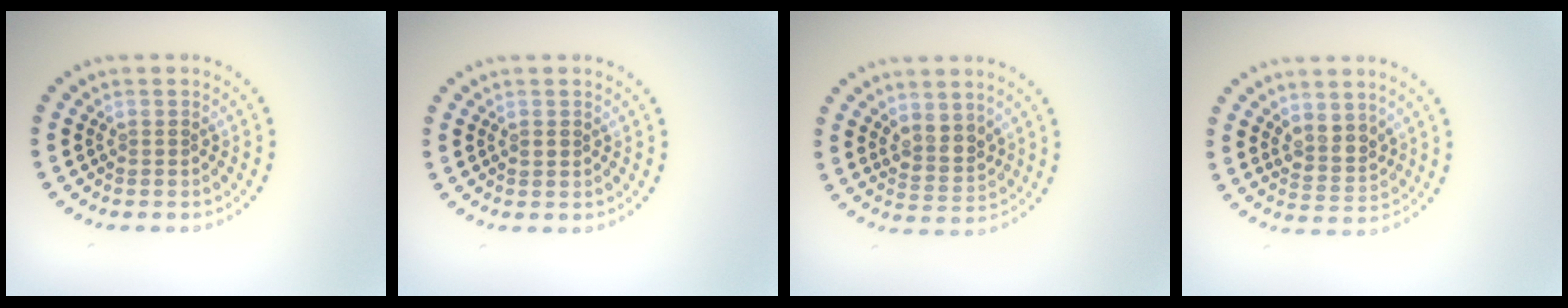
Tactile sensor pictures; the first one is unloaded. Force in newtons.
{"total": 0.8, "press": 0.8, "slide": 0.1}
{"total": 2.4, "press": 2.2, "slide": 1.1}
{"total": 2.4, "press": 2.1, "slide": 1.1}